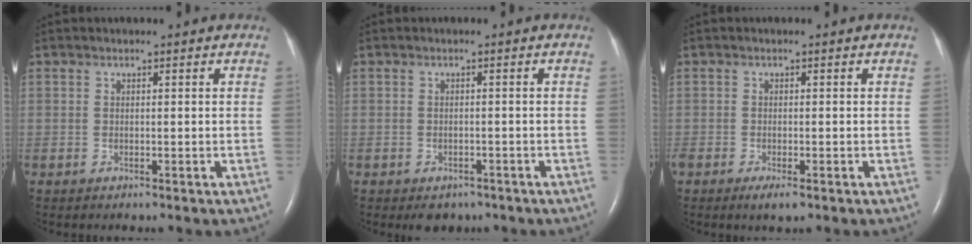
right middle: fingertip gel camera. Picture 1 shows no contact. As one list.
[{"total": 2.8, "force": [-2.1, 1.7, 0.8], "torque": [-0.008, 0.002, -0.019]}, {"total": 2.3, "force": [-1.4, 0.6, 1.7], "torque": [-0.032, -0.005, -0.022]}]